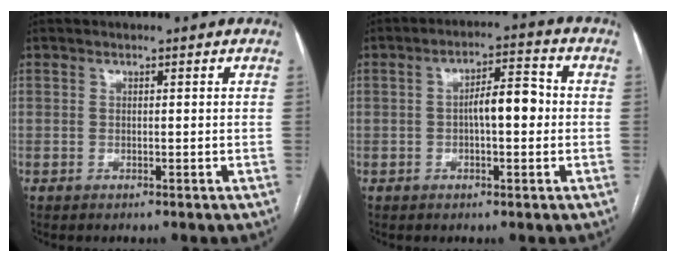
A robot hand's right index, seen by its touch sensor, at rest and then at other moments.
{"total": 5.8, "force": [-0.3, 1.9, 5.5], "torque": [-0.091, 0.022, -0.007]}